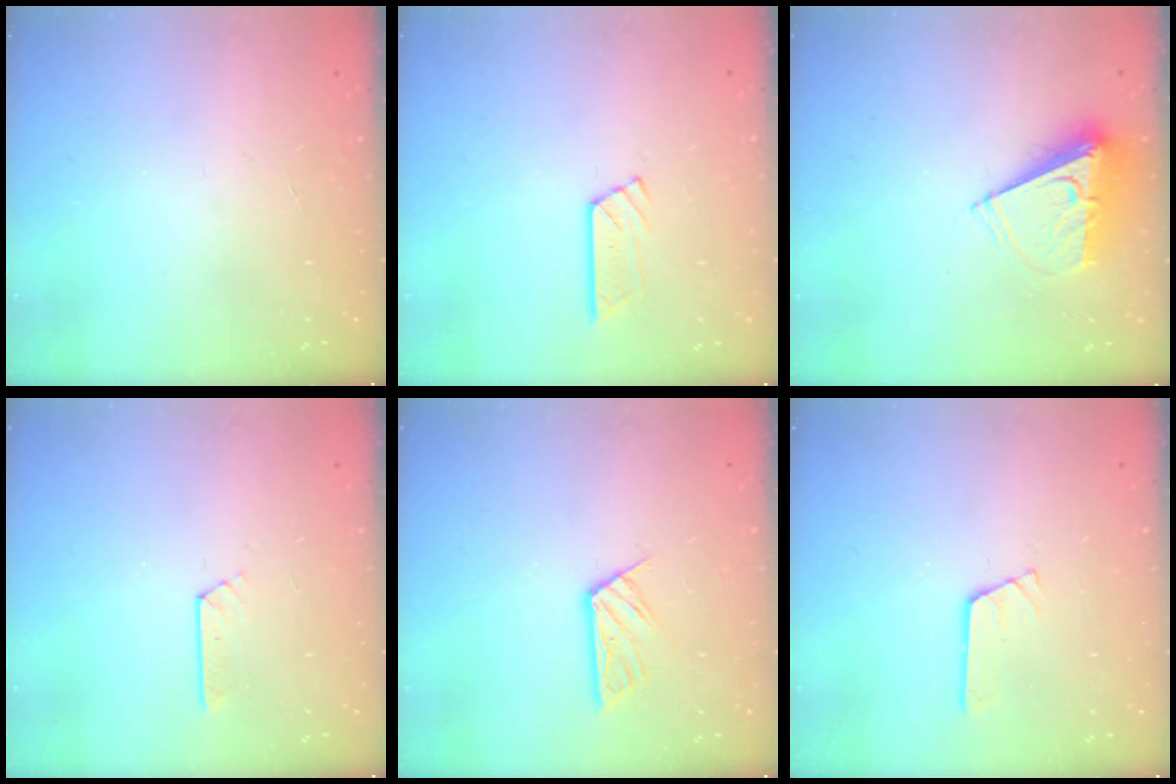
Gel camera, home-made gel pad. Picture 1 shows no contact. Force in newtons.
{"total": 4.8, "press": 4.8, "slide": 0.1}
{"total": 8.5, "press": 8.5, "slide": 0.6}
{"total": 2.6, "press": 2.6, "slide": 0.3}
{"total": 8.7, "press": 8.7, "slide": 0.7}
{"total": 3.0, "press": 2.9, "slide": 0.4}